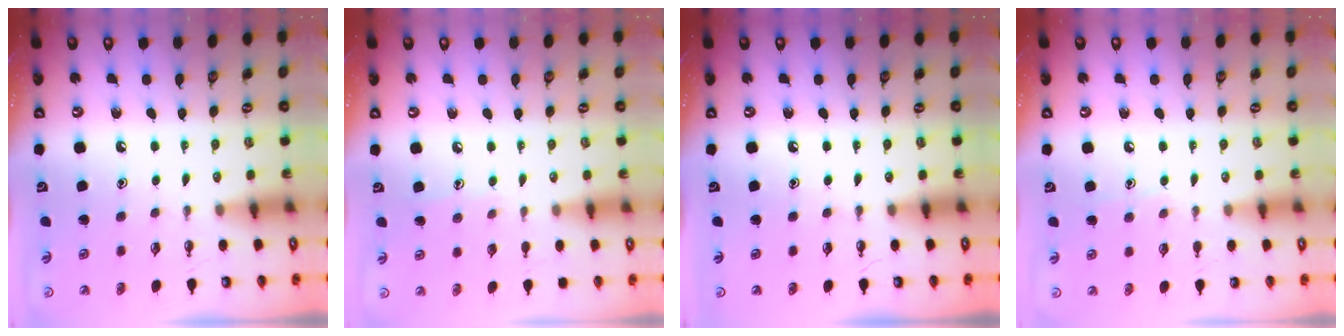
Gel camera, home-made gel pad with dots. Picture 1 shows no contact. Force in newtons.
{"total": 5.2, "press": 5.1, "slide": 0.5}
{"total": 0.0}
{"total": 5.7, "press": 5.6, "slide": 0.7}